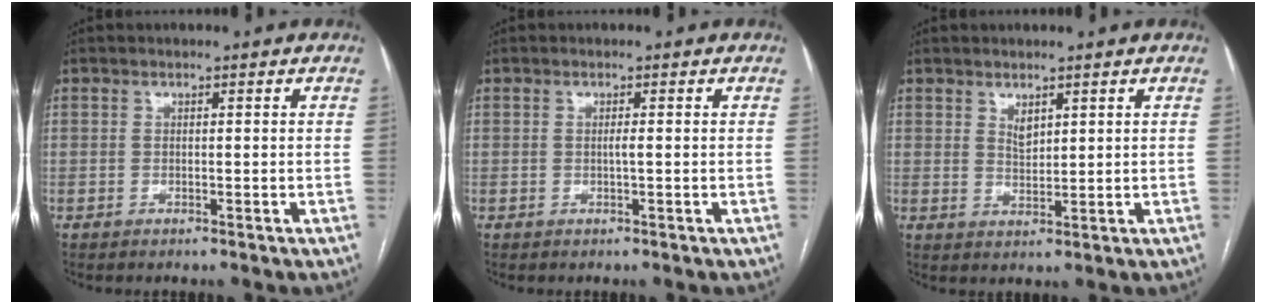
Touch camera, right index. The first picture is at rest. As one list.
[{"total": 0.8, "force": [0.0, -0.1, 0.8], "torque": [-0.014, 0.000, -0.001]}, {"total": 2.2, "force": [1.4, 1.0, 1.4], "torque": [-0.027, -0.004, 0.033]}]